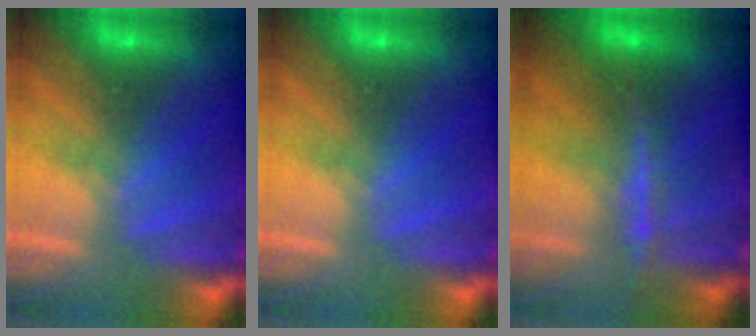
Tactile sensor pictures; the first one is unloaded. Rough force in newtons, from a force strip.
{"total": 0.0}
{"total": 2.4}